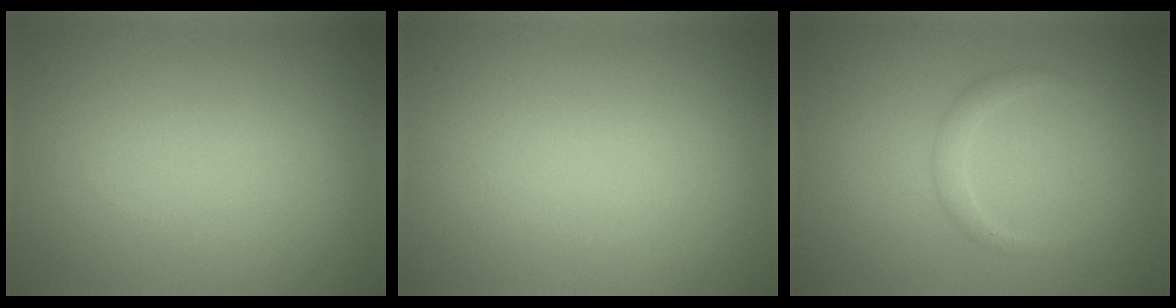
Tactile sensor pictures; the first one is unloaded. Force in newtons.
{"total": 0.0}
{"total": 1.2, "press": 1.2, "slide": 0.0}